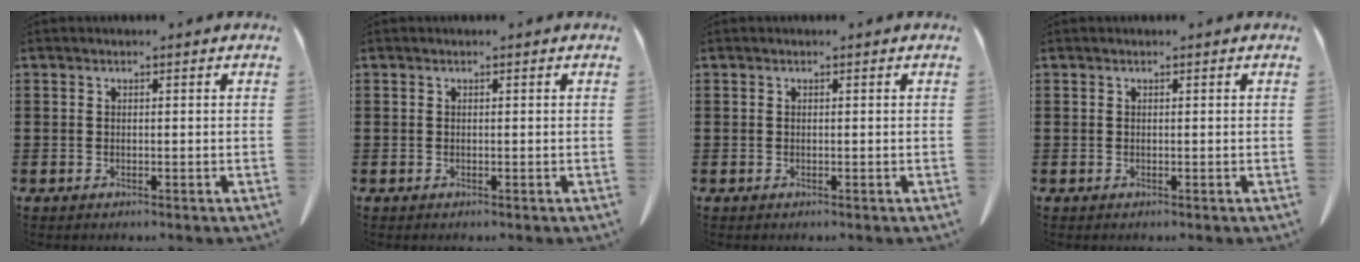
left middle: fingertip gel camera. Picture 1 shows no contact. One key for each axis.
{"total": 0.0}
{"total": 0.0}
{"total": 0.0}